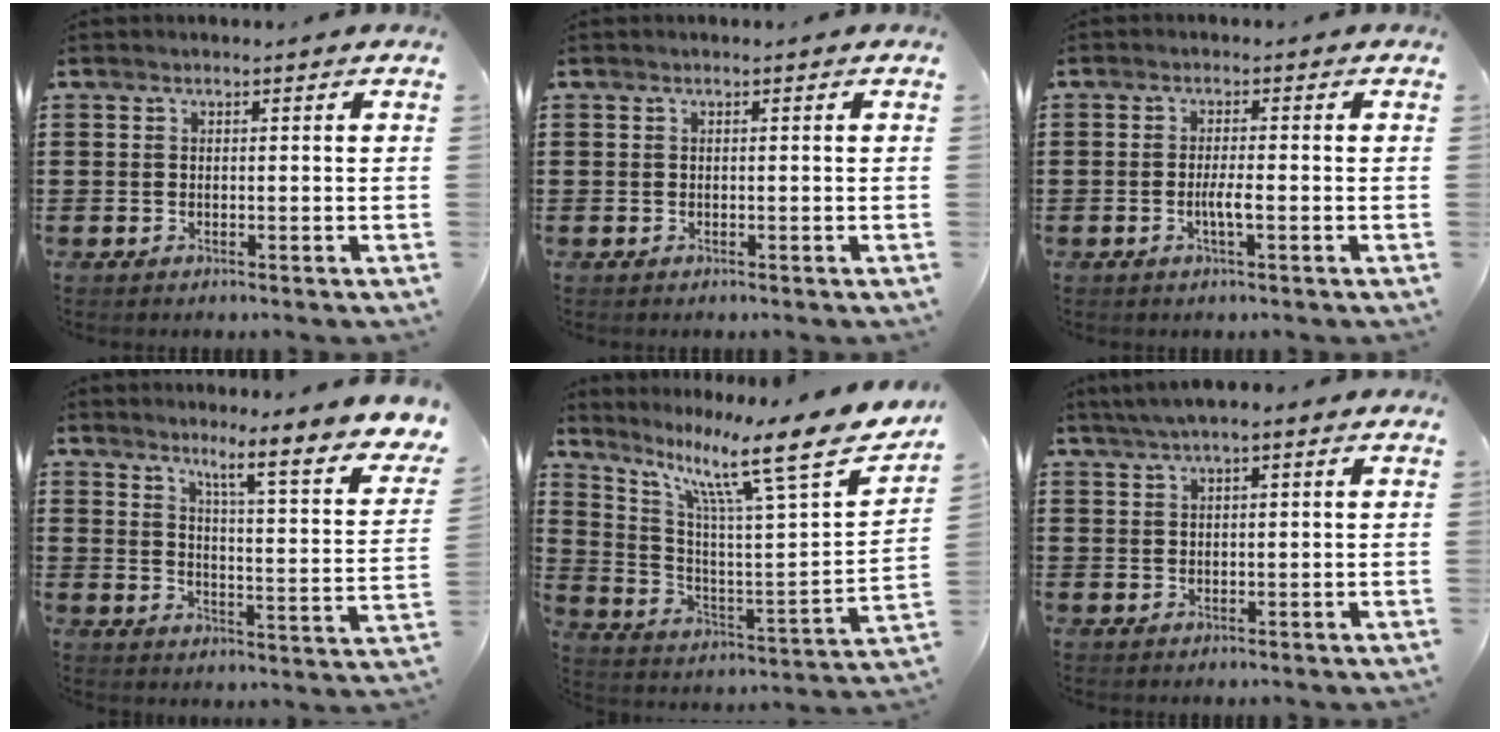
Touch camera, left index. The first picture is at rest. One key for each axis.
{"total": 0.0}
{"total": 2.7, "fx": -0.7, "fy": 0.3, "fz": 2.5, "tx": -0.052, "ty": -0.002, "tz": -0.015}
{"total": 6.5, "fx": 5.1, "fy": -0.9, "fz": 4.0, "tx": -0.074, "ty": -0.059, "tz": 0.070}
{"total": 14.3, "fx": 9.7, "fy": 1.4, "fz": 10.4, "tx": -0.190, "ty": -0.076, "tz": 0.141}
{"total": 2.7, "fx": 1.6, "fy": 0.4, "fz": 2.1, "tx": -0.042, "ty": 0.005, "tz": 0.029}